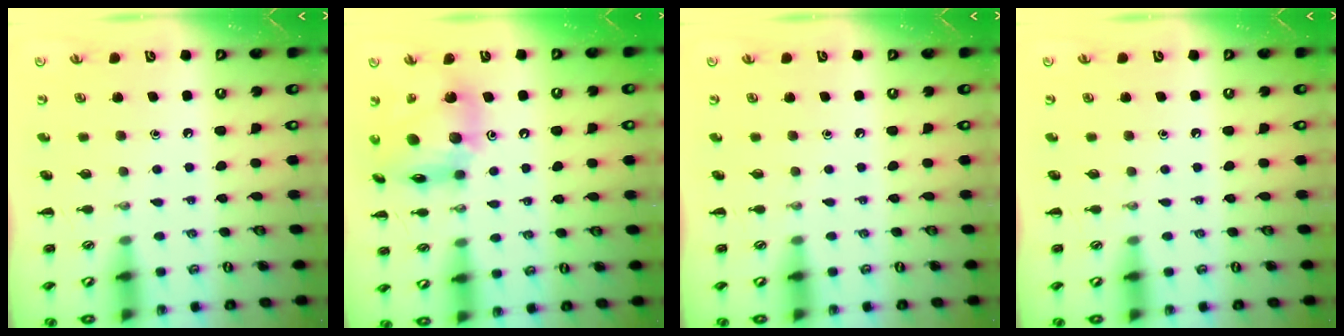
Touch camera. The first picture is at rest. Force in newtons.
{"total": 17.3, "press": 17.0, "slide": 2.9}
{"total": 0.0}
{"total": 0.0}